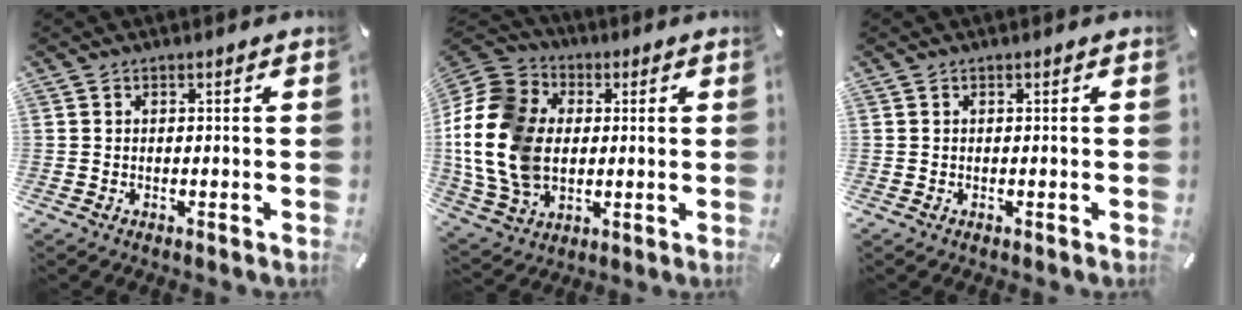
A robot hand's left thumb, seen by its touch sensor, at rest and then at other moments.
{"total": 19.0, "force": [-0.8, 15.3, 11.4], "torque": [-0.272, 0.009, -0.019]}
{"total": 0.0}